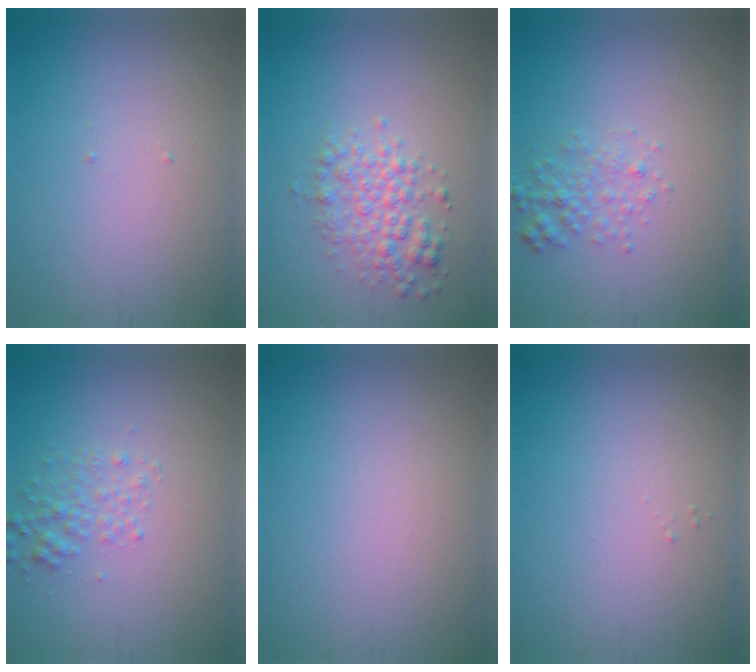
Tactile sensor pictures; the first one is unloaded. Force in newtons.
{"total": 3.1, "press": 3.1, "slide": 0.1}
{"total": 2.0, "press": 2.0, "slide": 0.1}
{"total": 2.0, "press": 2.0, "slide": 0.1}
{"total": 0.0}
{"total": 0.0}